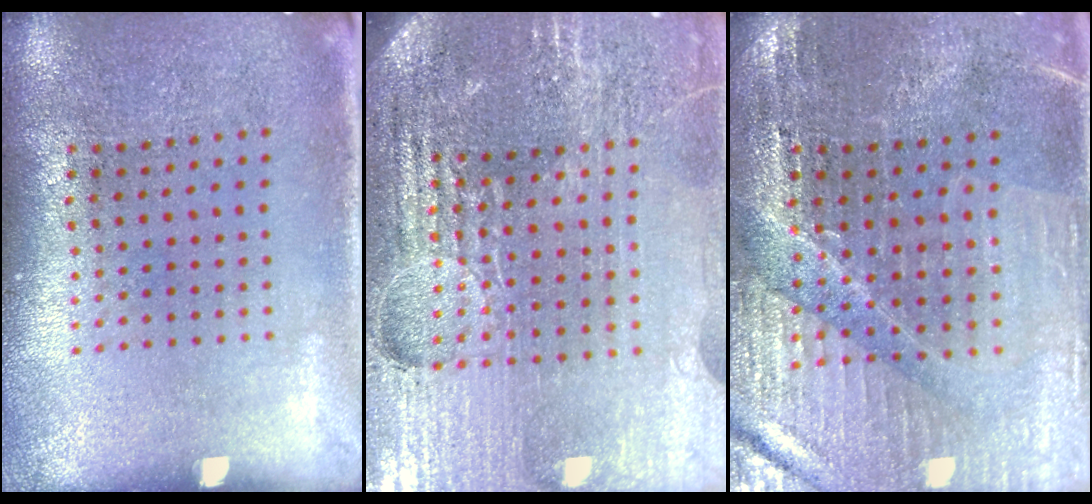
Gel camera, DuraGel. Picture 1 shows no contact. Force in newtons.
{"total": 5.3, "press": 4.9, "slide": 2.1}
{"total": 3.1, "press": 3.0, "slide": 0.5}